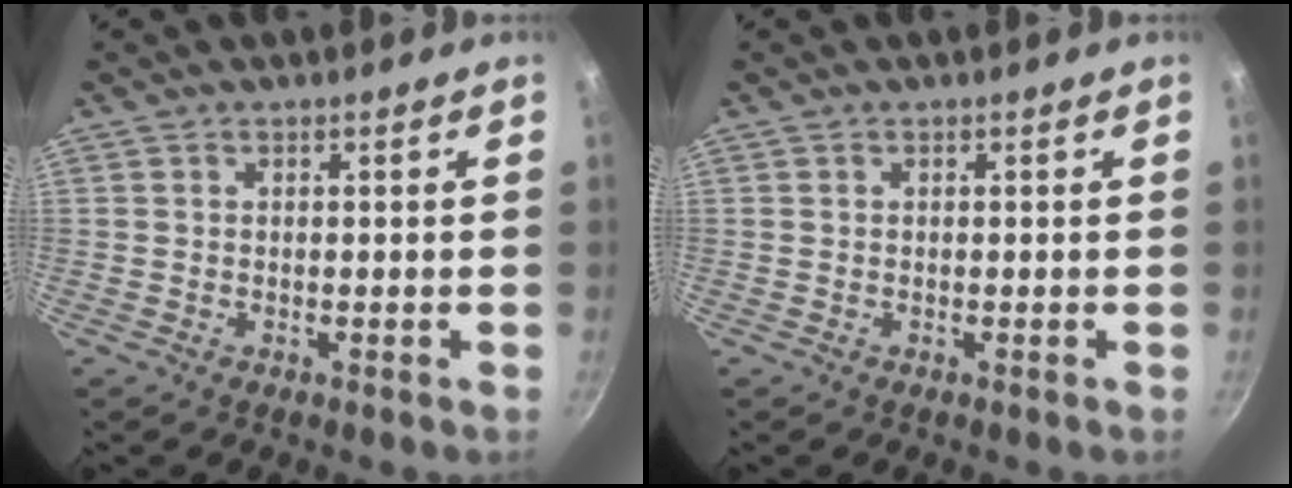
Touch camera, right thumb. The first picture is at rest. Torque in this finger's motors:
{"motor_torque": [0.03, 0.01, -0.05, 0.20, 0.02]}